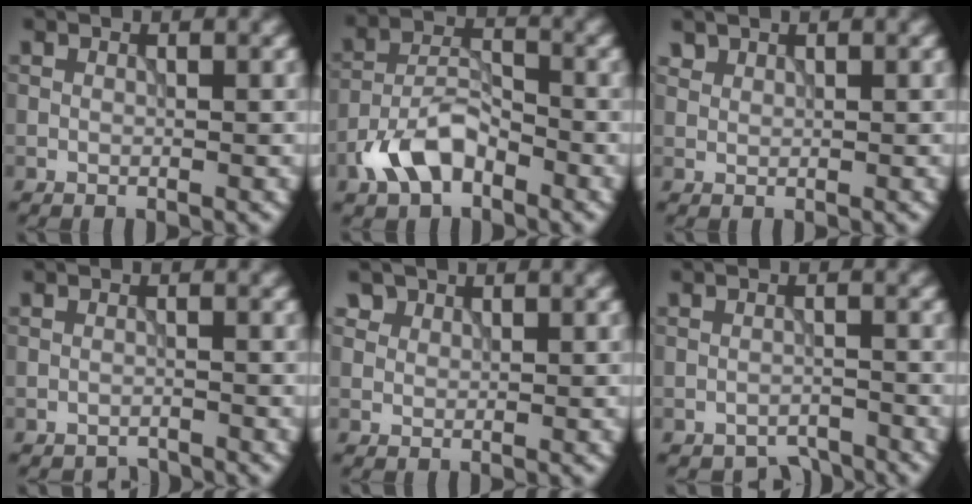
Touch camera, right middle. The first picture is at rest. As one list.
[{"total": 5.0, "force": [-3.1, 2.5, 3.0], "torque": [-0.055, 0.008, -0.067]}, {"total": 1.0, "force": [0.9, 0.5, 0.1], "torque": [-0.007, 0.002, 0.020]}, {"total": 1.1, "force": [-1.0, 0.1, -0.3], "torque": [0.006, -0.006, -0.022]}, {"total": 2.2, "force": [1.5, 1.5, 0.6], "torque": [-0.022, -0.011, 0.041]}, {"total": 2.1, "force": [-2.0, 0.6, 0.0], "torque": [0.008, -0.002, -0.036]}]